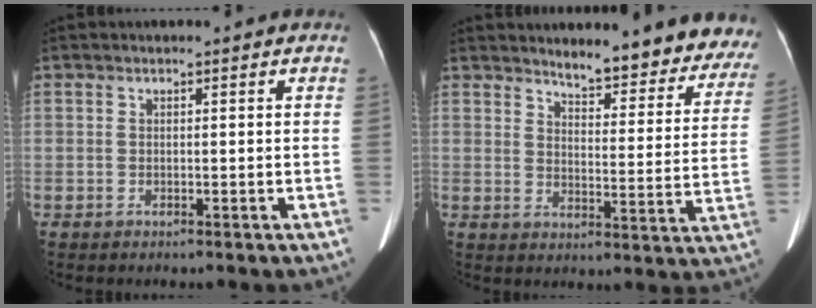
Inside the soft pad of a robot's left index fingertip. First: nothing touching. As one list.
[{"total": 16.1, "force": [15.0, 3.4, 4.9], "torque": [-0.024, -0.056, 0.165]}]